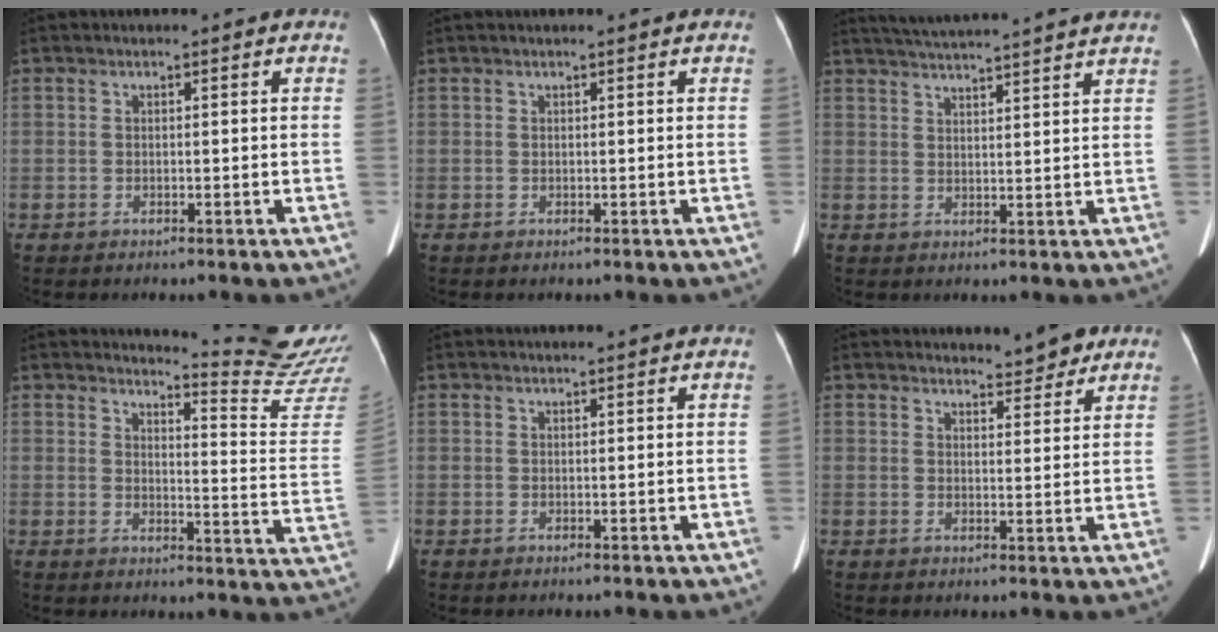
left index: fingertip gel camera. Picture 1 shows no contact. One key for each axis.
{"total": 1.2, "fx": 1.1, "fy": -0.1, "fz": 0.6, "tx": -0.008, "ty": 0.019, "tz": 0.018}
{"total": 14.5, "fx": 13.4, "fy": -0.6, "fz": 5.5, "tx": -0.102, "ty": 0.010, "tz": 0.184}
{"total": 14.5, "fx": 14.2, "fy": -2.5, "fz": 1.5, "tx": -0.020, "ty": -0.153, "tz": 0.154}
{"total": 2.9, "fx": 2.8, "fy": -0.4, "fz": 0.9, "tx": -0.011, "ty": 0.018, "tz": 0.036}
{"total": 4.5, "fx": 4.2, "fy": 1.1, "fz": 0.9, "tx": -0.013, "ty": -0.005, "tz": 0.049}